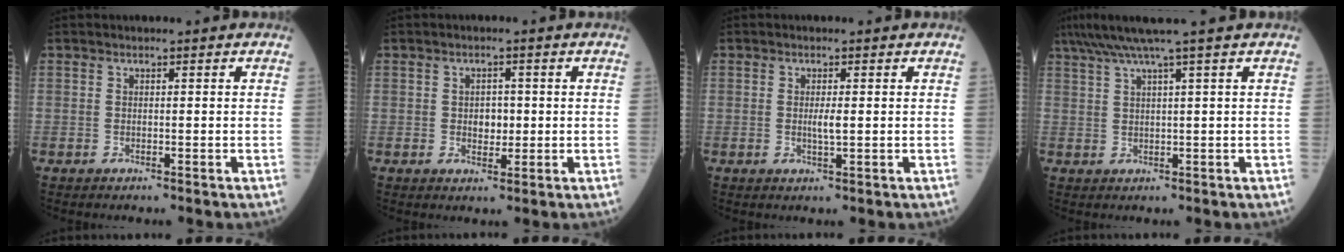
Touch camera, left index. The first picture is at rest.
{"total": 2.7, "force": [0.1, 1.9, 2.0], "torque": [-0.029, 0.002, 0.004]}
{"total": 1.9, "force": [0.1, 0.2, 1.9], "torque": [-0.040, -0.002, 0.002]}
{"total": 6.5, "force": [4.8, -1.9, 3.9], "torque": [-0.065, 0.025, 0.086]}